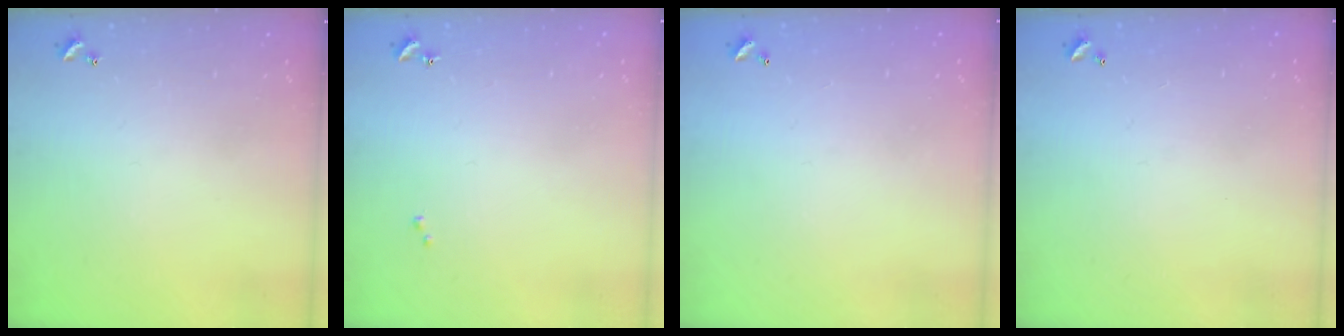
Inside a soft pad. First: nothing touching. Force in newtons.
{"total": 0.0}
{"total": 2.9, "press": 2.9, "slide": 0.1}
{"total": 3.0, "press": 3.0, "slide": 0.1}